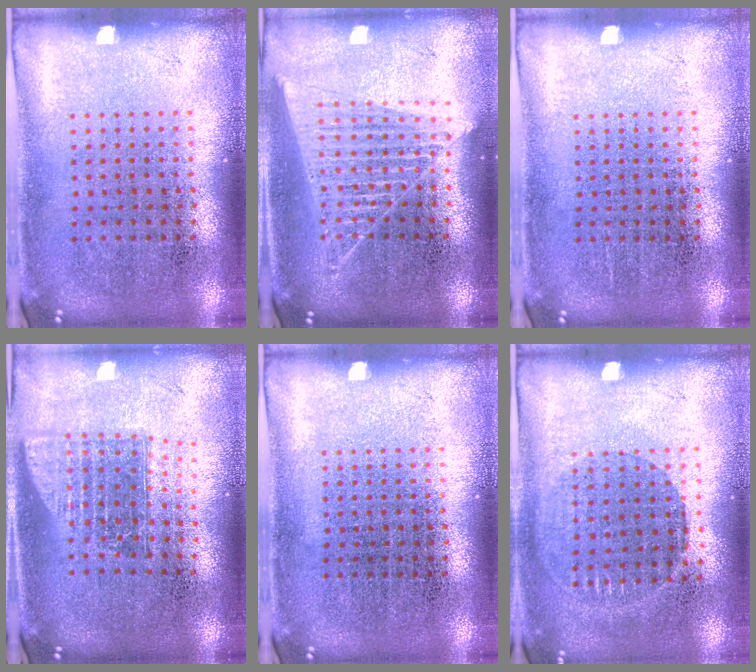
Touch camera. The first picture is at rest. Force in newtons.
{"total": 1.7, "press": 1.6, "slide": 0.7}
{"total": 0.0}
{"total": 1.6, "press": 1.2, "slide": 0.9}
{"total": 0.0}
{"total": 0.9, "press": 0.8, "slide": 0.4}